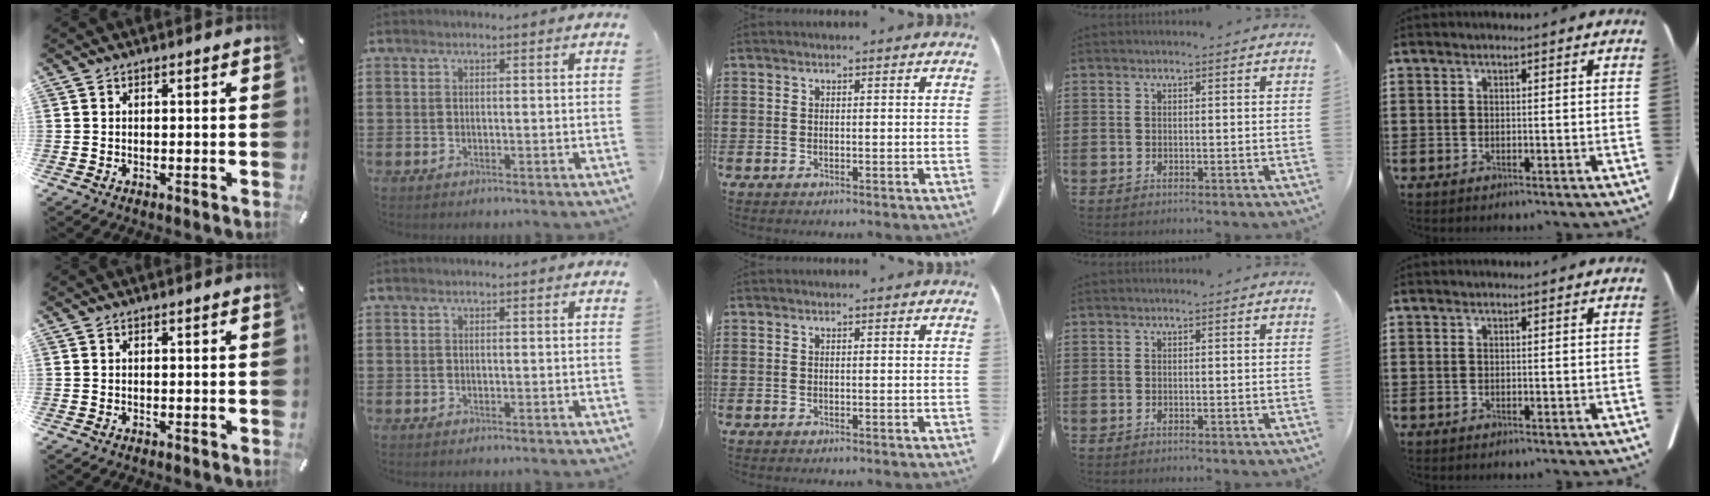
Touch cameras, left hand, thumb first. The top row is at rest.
{}